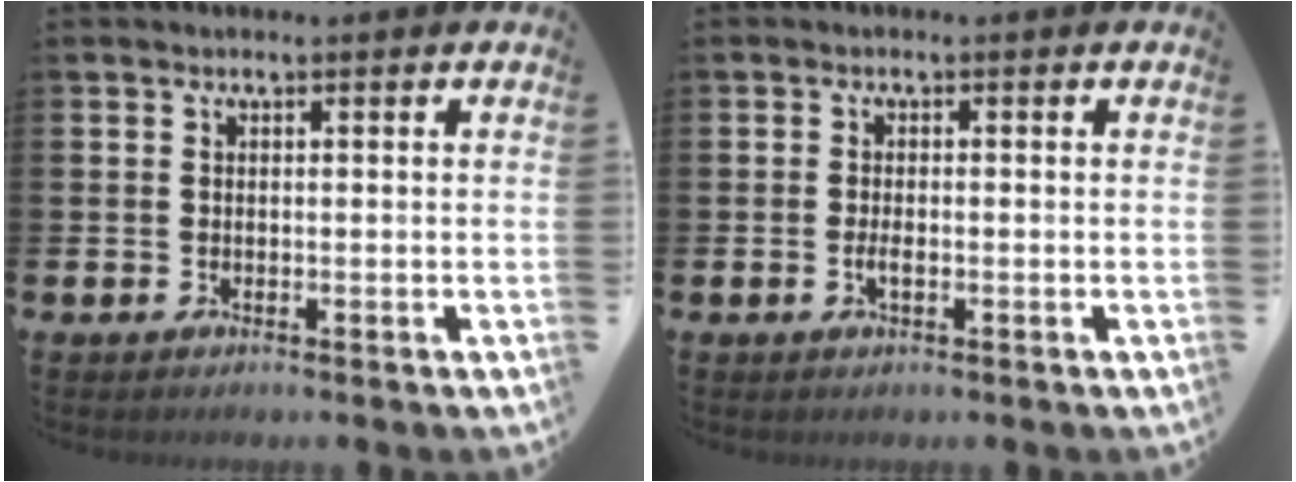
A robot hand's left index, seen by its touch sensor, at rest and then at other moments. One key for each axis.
{"total": 1.6, "fx": -0.4, "fy": 0.6, "fz": 1.4, "tx": -0.032, "ty": 0.003, "tz": -0.007}